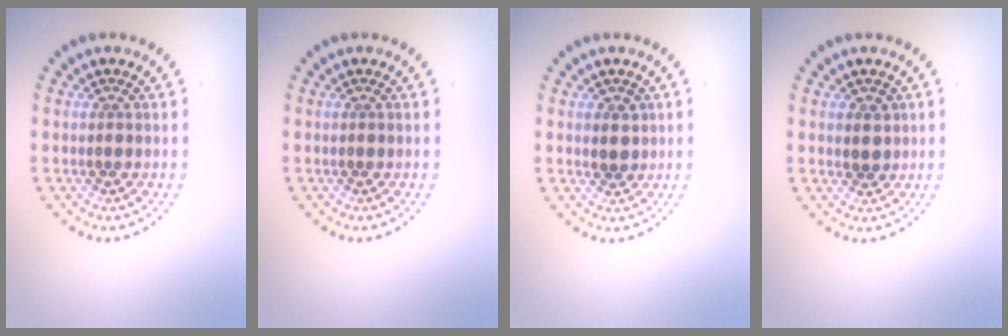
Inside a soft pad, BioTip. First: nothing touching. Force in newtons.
{"total": 0.0}
{"total": 1.6, "press": 1.4, "slide": 0.8}
{"total": 1.6, "press": 1.4, "slide": 0.8}